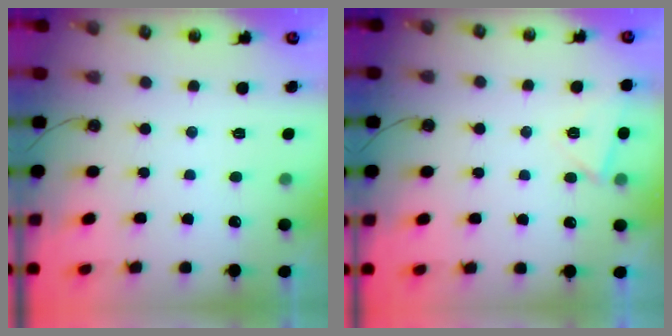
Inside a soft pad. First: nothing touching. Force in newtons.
{"total": 4.0, "press": 3.9, "slide": 0.5}